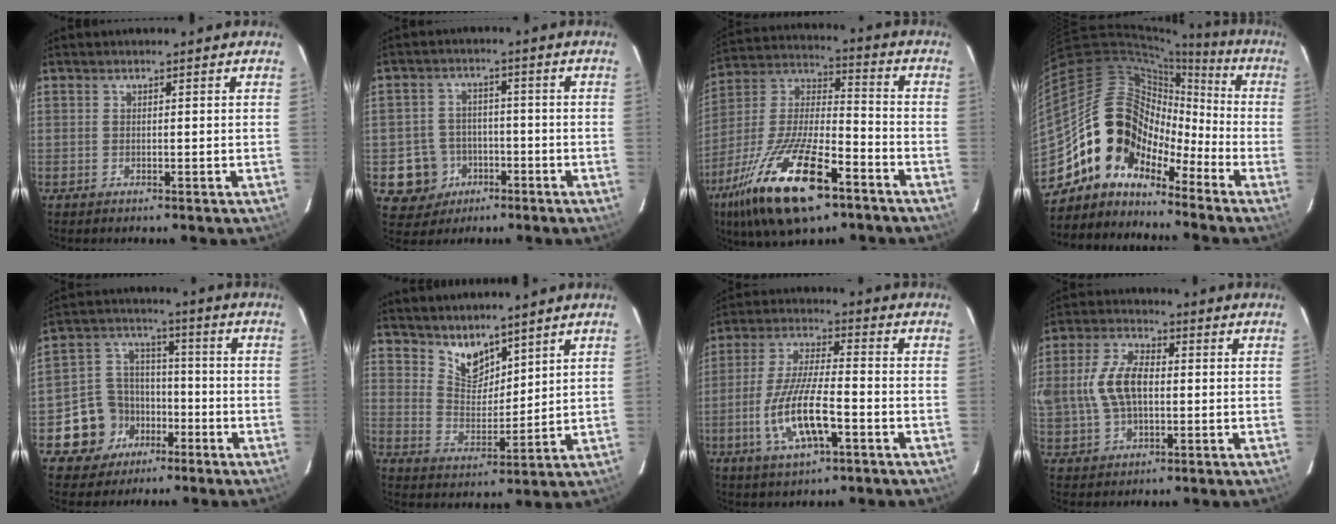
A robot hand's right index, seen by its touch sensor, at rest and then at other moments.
{"total": 8.1, "force": [-3.1, 7.5, 0.8], "torque": [-0.037, 0.029, -0.037]}
{"total": 23.2, "force": [-13.2, 8.1, 17.3], "torque": [-0.347, -0.033, -0.239]}
{"total": 13.4, "force": [-8.3, 9.4, 4.7], "torque": [-0.086, 0.040, -0.174]}
{"total": 11.2, "force": [-5.4, 9.4, 2.5], "torque": [-0.075, 0.041, -0.078]}
{"total": 7.3, "force": [6.0, 3.2, 2.5], "torque": [-0.034, 0.000, 0.118]}
{"total": 13.3, "force": [-4.7, 3.7, 11.9], "torque": [-0.243, -0.010, -0.083]}
{"total": 12.5, "force": [0.3, 7.9, 9.7], "torque": [-0.204, 0.014, 0.011]}